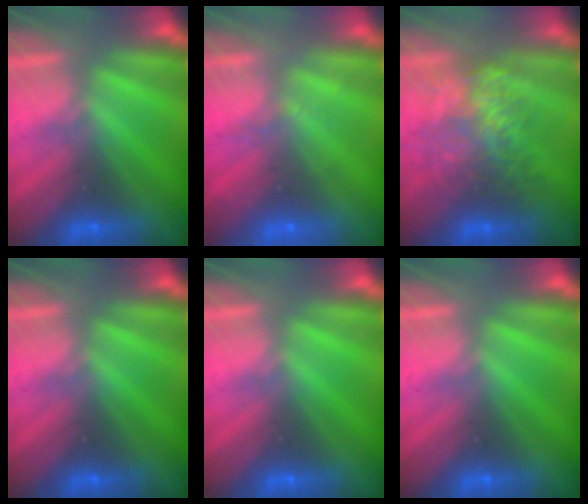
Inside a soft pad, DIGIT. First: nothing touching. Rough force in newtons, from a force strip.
{"total": 2.0}
{"total": 11.2}
{"total": 0.0}
{"total": 0.0}
{"total": 0.0}